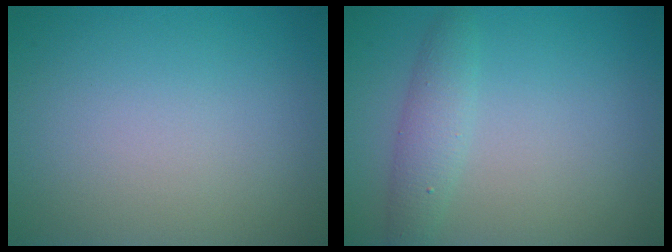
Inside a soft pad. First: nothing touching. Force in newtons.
{"total": 2.4, "press": 2.4, "slide": 0.1}